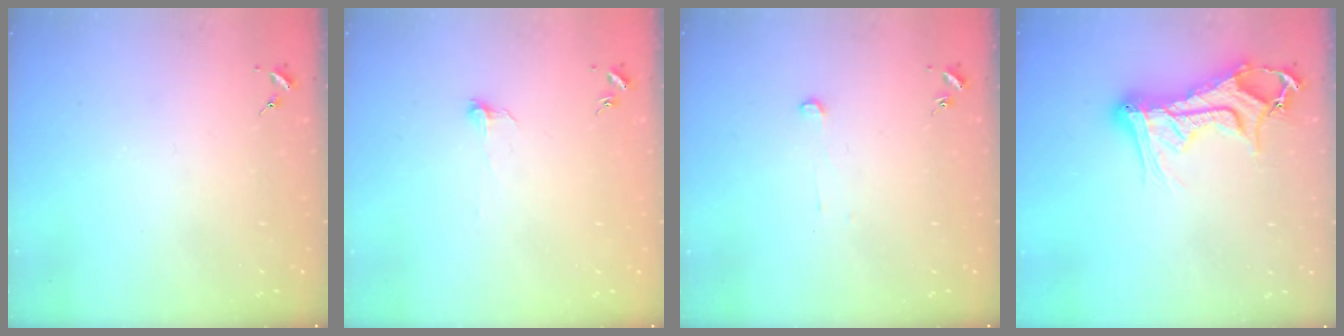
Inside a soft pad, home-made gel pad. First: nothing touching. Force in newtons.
{"total": 3.9, "press": 3.9, "slide": 0.3}
{"total": 2.9, "press": 2.9, "slide": 0.2}
{"total": 15.8, "press": 15.7, "slide": 1.6}